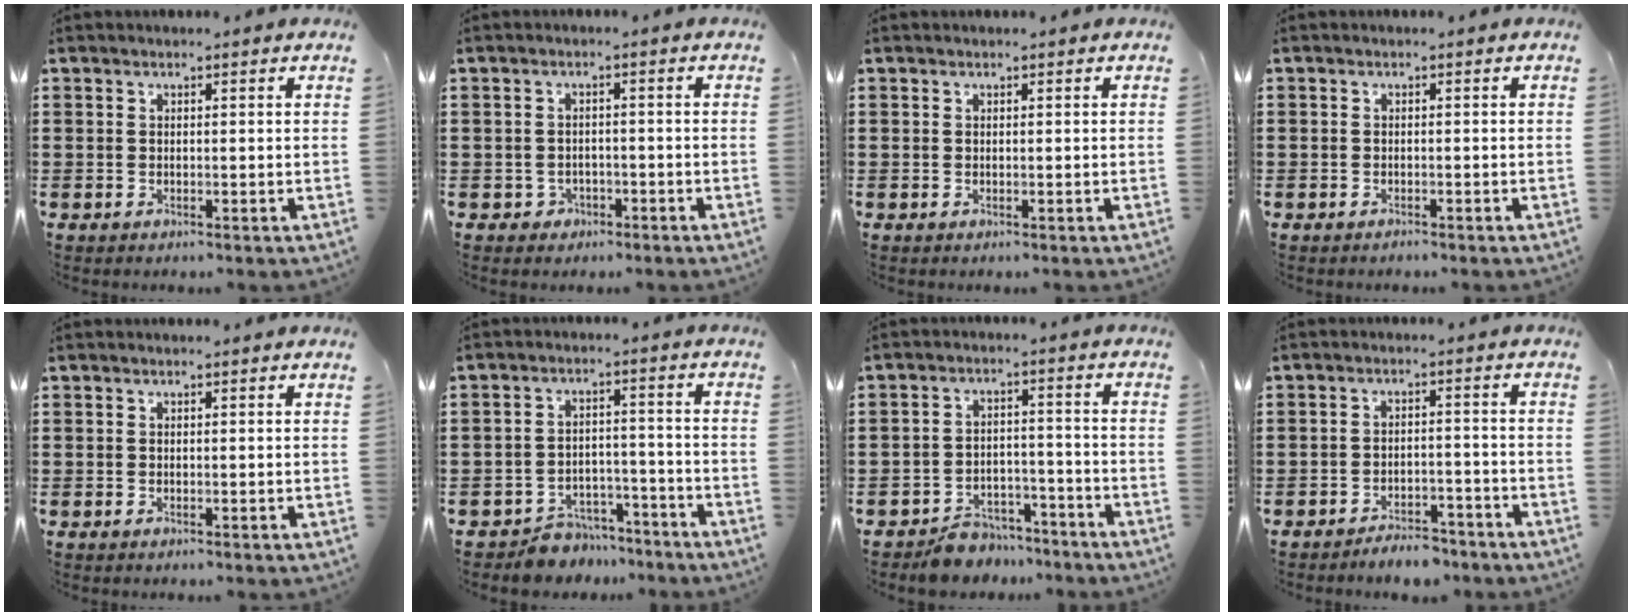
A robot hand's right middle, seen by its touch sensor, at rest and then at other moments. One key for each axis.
{"total": 1.7, "fx": -1.3, "fy": 1.1, "fz": 0.2, "tx": -0.012, "ty": 0.000, "tz": -0.030}
{"total": 0.0}
{"total": 0.9, "fx": -0.8, "fy": 0.4, "fz": -0.1, "tx": 0.001, "ty": 0.004, "tz": -0.019}
{"total": 0.0}
{"total": 5.3, "fx": -5.2, "fy": 1.2, "fz": 0.1, "tx": -0.003, "ty": 0.014, "tz": -0.105}
{"total": 5.2, "fx": -5.0, "fy": 1.3, "fz": 0.2, "tx": -0.004, "ty": 0.017, "tz": -0.101}
{"total": 3.7, "fx": -3.7, "fy": 0.5, "fz": 0.3, "tx": -0.009, "ty": 0.006, "tz": -0.077}